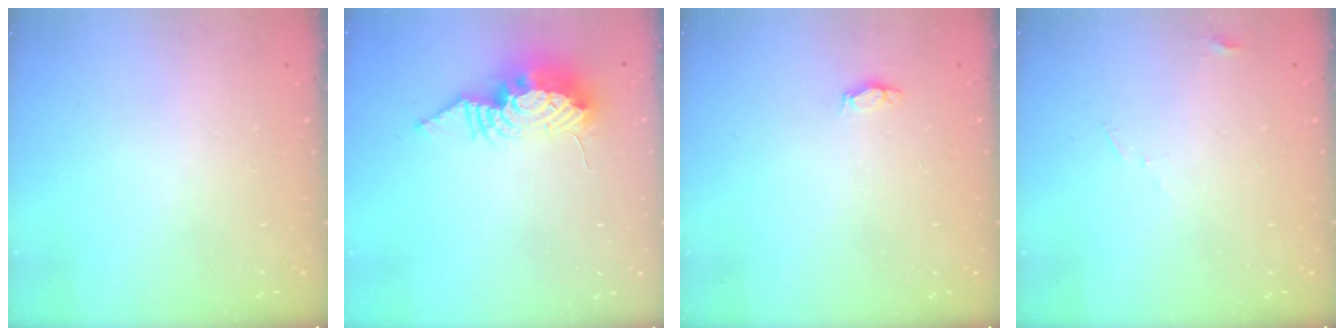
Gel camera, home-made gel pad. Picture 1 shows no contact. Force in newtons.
{"total": 11.7, "press": 11.6, "slide": 1.1}
{"total": 3.3, "press": 3.0, "slide": 1.3}
{"total": 2.9, "press": 2.9, "slide": 0.2}